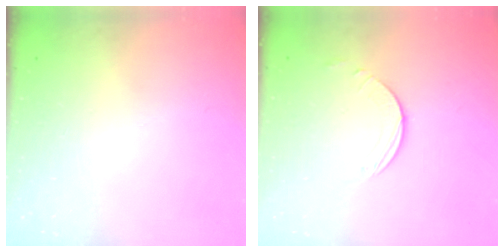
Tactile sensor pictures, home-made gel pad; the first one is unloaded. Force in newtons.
{"total": 2.8, "press": 2.8, "slide": 0.2}